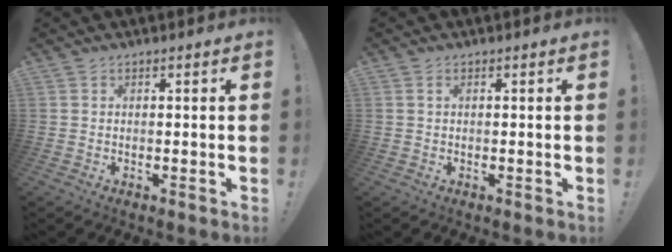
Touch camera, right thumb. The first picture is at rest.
{"total": 0.7, "force": [0.2, 0.1, 0.7], "torque": [-0.019, 0.004, 0.005]}